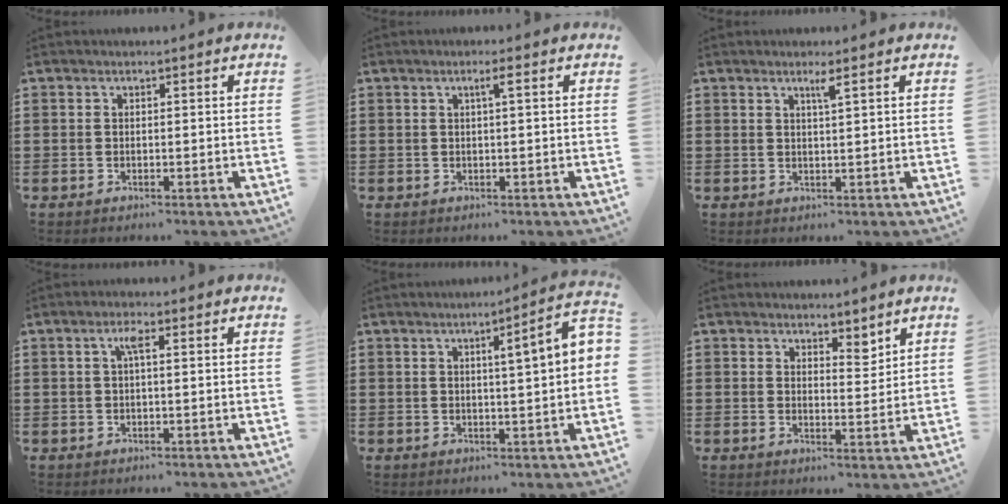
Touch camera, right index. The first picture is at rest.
{"total": 1.6, "force": [0.5, 0.0, 1.5], "torque": [-0.028, 0.002, 0.006]}
{"total": 1.6, "force": [1.0, -0.2, 1.3], "torque": [-0.025, -0.002, 0.015]}
{"total": 2.2, "force": [0.3, 0.2, 2.1], "torque": [-0.045, 0.005, 0.003]}
{"total": 4.5, "force": [0.9, -0.1, 4.4], "torque": [-0.074, -0.009, 0.009]}
{"total": 3.2, "force": [3.0, 1.2, 0.5], "torque": [-0.010, -0.002, 0.054]}